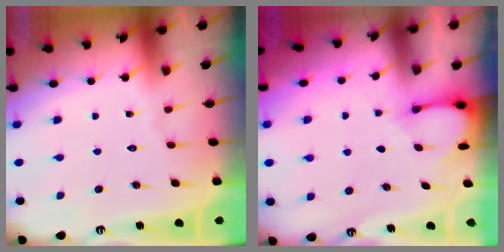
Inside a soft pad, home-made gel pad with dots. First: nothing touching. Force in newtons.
{"total": 3.4, "press": 3.4, "slide": 0.3}